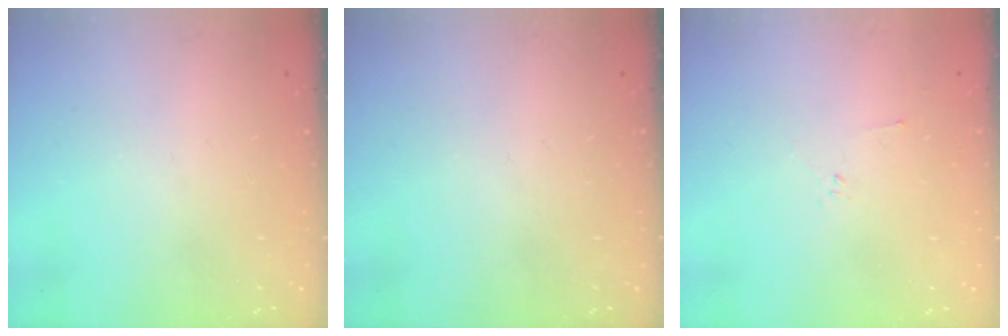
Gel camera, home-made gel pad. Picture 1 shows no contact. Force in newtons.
{"total": 0.0}
{"total": 2.2, "press": 2.1, "slide": 0.7}